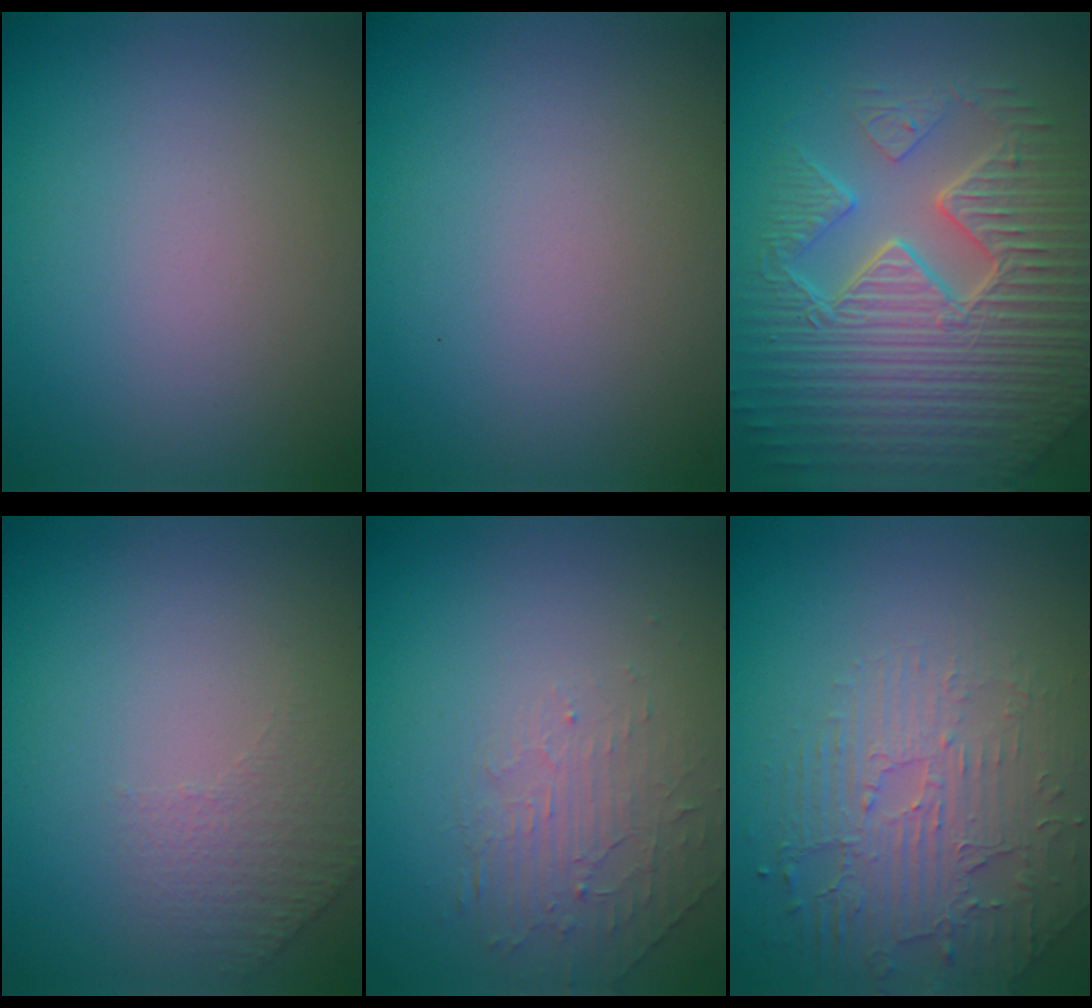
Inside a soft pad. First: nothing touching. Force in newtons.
{"total": 0.0}
{"total": 10.1, "press": 6.7, "slide": 7.5}
{"total": 1.3, "press": 0.8, "slide": 1.1}
{"total": 2.0, "press": 0.9, "slide": 1.8}
{"total": 2.8, "press": 2.5, "slide": 1.4}